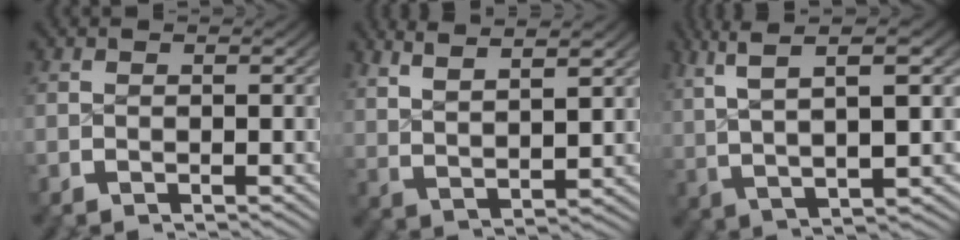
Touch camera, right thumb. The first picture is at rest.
{"total": 5.4, "force": [3.8, 2.0, 3.2], "torque": [-0.057, -0.002, 0.078]}
{"total": 9.8, "force": [3.8, 4.6, 7.8], "torque": [-0.141, 0.008, 0.062]}